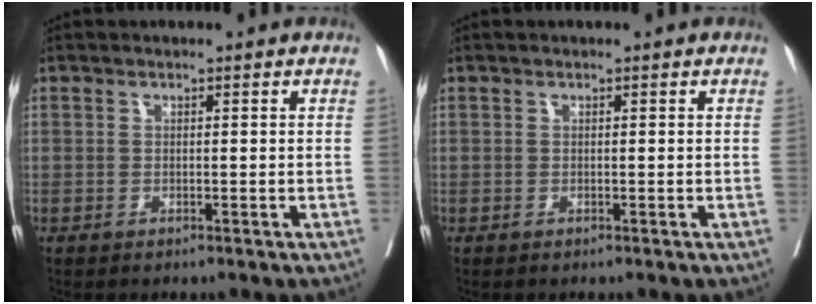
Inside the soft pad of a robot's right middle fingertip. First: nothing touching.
{"total": 0.0}